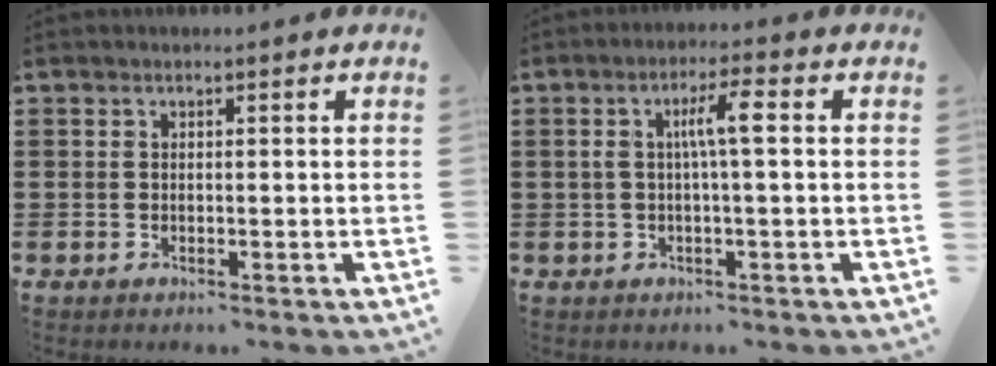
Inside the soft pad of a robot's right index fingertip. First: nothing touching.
{"total": 4.9, "force": [0.4, 0.5, 4.9], "torque": [-0.093, 0.005, 0.002]}